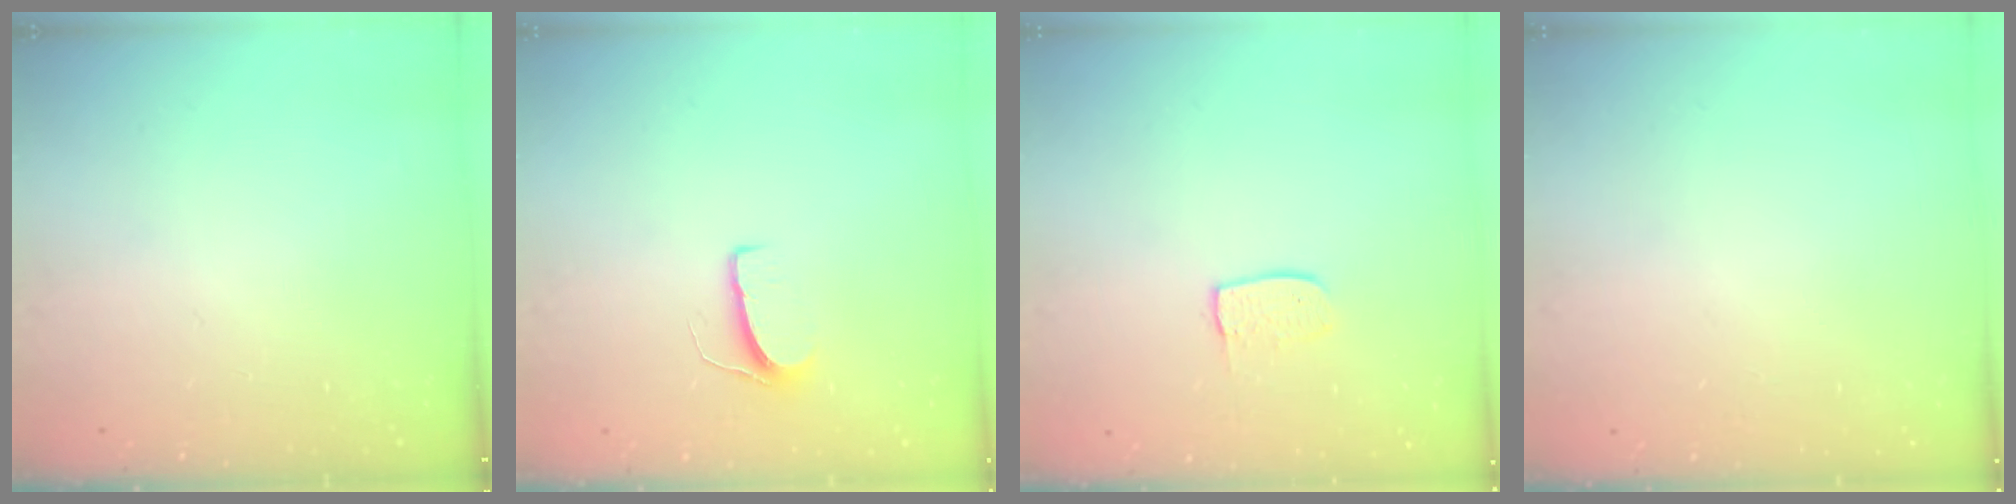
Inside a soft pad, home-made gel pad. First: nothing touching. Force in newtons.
{"total": 6.4, "press": 6.4, "slide": 0.6}
{"total": 6.6, "press": 6.5, "slide": 0.4}
{"total": 0.0}